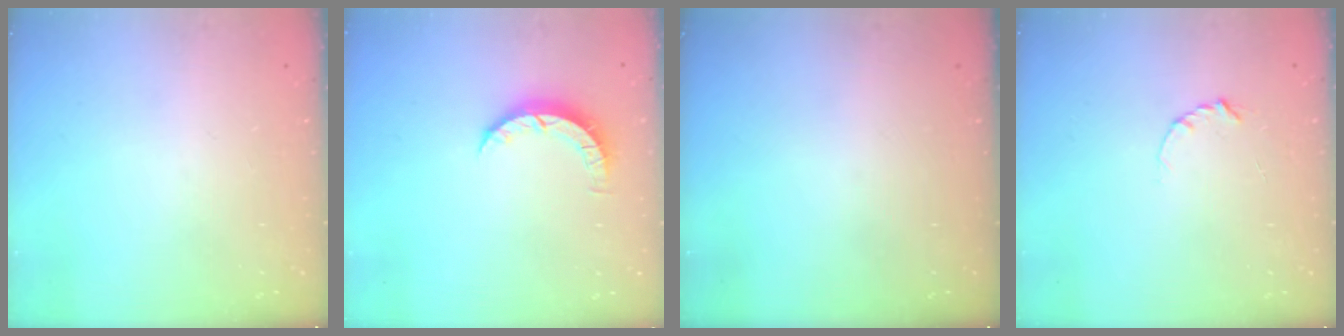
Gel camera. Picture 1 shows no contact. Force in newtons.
{"total": 4.1, "press": 4.1, "slide": 0.4}
{"total": 0.0}
{"total": 2.9, "press": 2.9, "slide": 0.3}